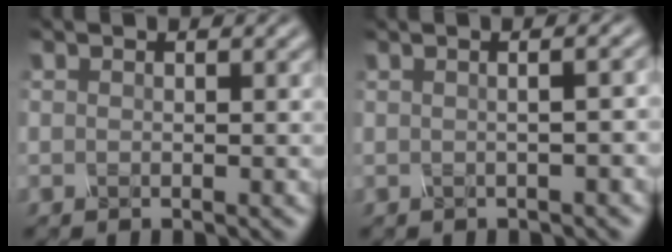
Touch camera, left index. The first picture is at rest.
{"total": 4.7, "force": [0.9, 2.5, 3.9], "torque": [-0.013, 0.031, -0.024]}